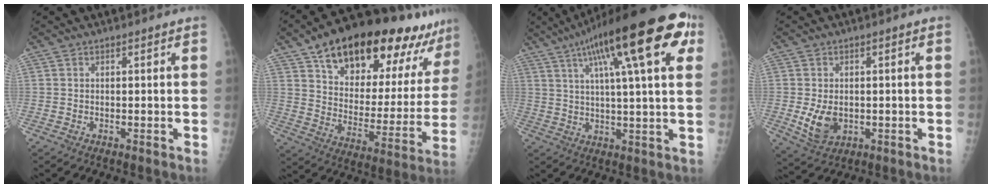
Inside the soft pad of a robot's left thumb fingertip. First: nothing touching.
{"total": 28.2, "force": [18.5, 12.0, 17.6], "torque": [-0.224, -0.046, 0.277]}
{"total": 24.2, "force": [10.8, 5.9, 20.8], "torque": [-0.310, 0.012, 0.158]}
{"total": 6.3, "force": [-0.9, 4.4, 4.4], "torque": [-0.069, -0.007, -0.002]}